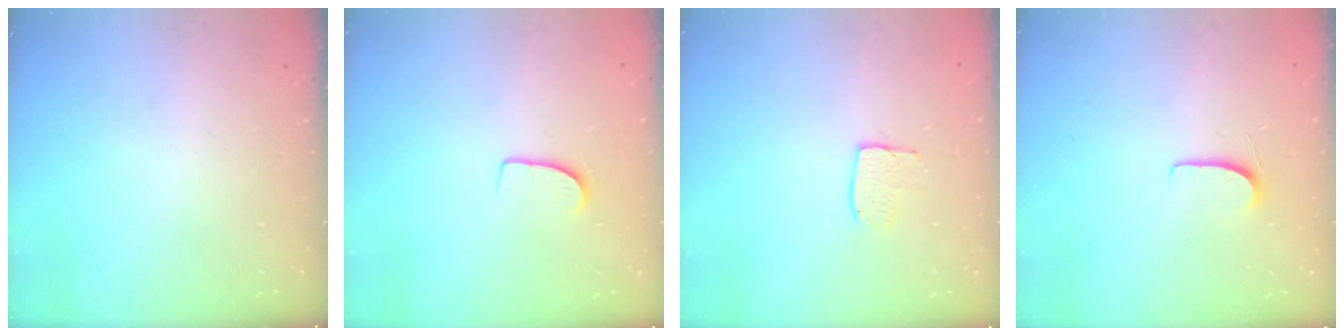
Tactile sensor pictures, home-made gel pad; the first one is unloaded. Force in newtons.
{"total": 6.4, "press": 6.4, "slide": 0.6}
{"total": 6.3, "press": 6.3, "slide": 0.4}
{"total": 5.4, "press": 5.3, "slide": 0.5}